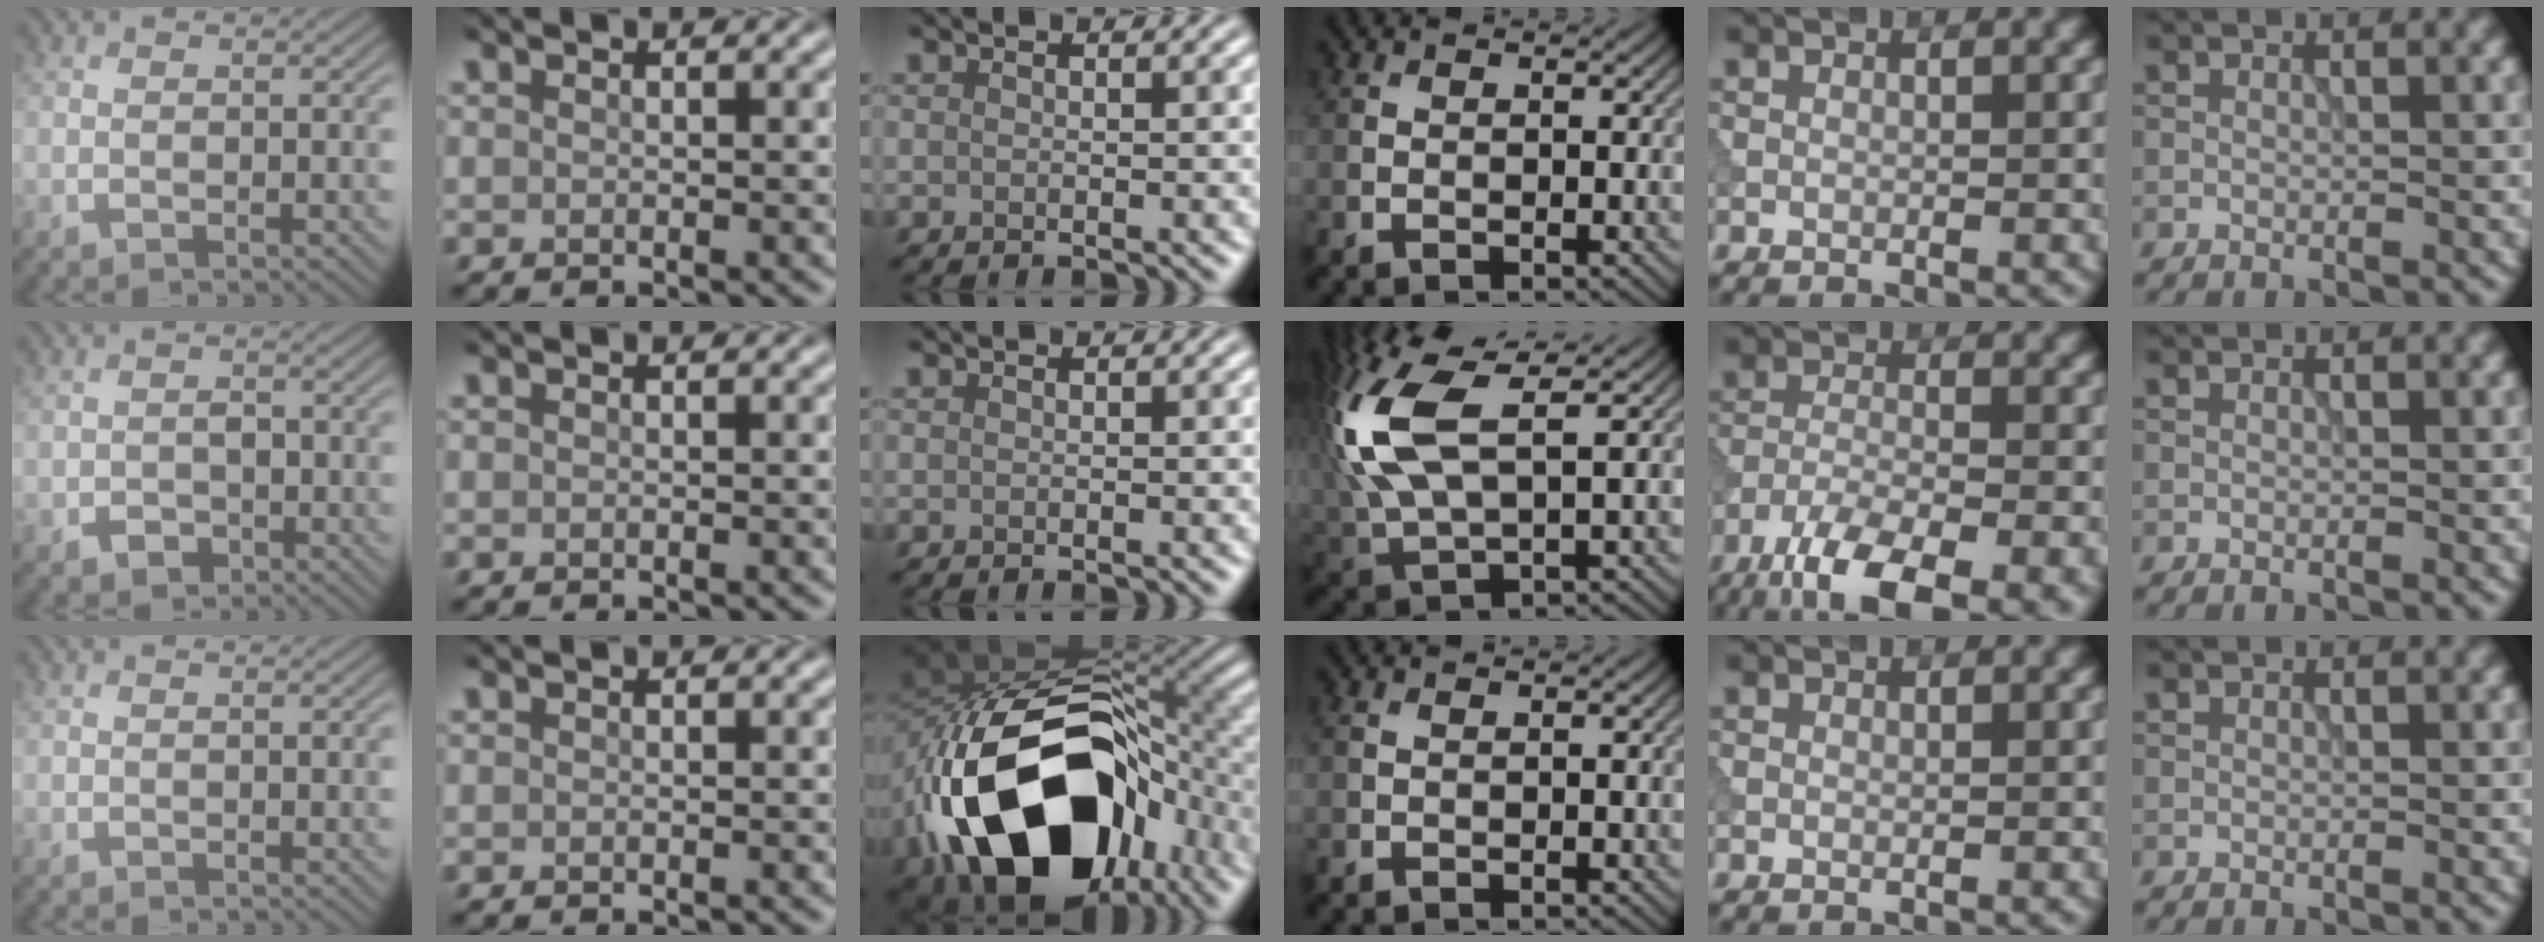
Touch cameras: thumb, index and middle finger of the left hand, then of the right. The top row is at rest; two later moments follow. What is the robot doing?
{"motion": "insert", "object": "power adapter"}